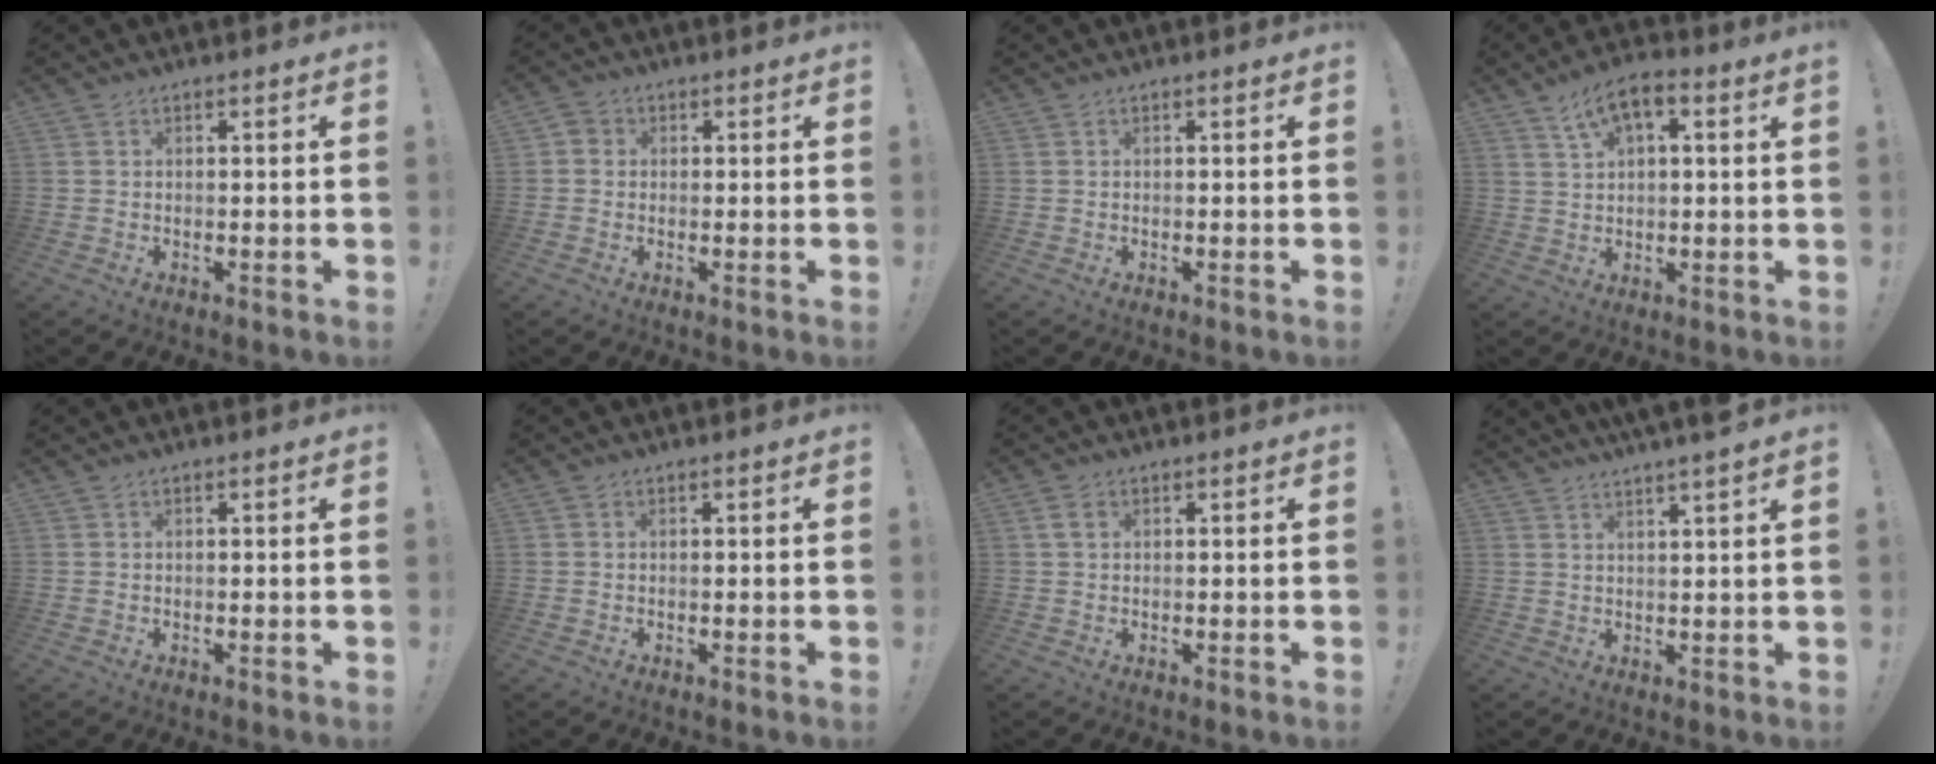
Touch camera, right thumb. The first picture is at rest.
{"total": 2.3, "force": [0.0, 2.0, 1.1], "torque": [-0.020, 0.009, 0.003]}
{"total": 0.0}
{"total": 6.6, "force": [3.1, 2.2, 5.3], "torque": [-0.099, -0.006, 0.058]}
{"total": 0.0}
{"total": 0.0}
{"total": 2.4, "force": [0.9, 1.6, 1.5], "torque": [-0.024, 0.002, 0.017]}
{"total": 4.4, "force": [3.5, -0.7, 2.6], "torque": [-0.040, -0.018, 0.056]}